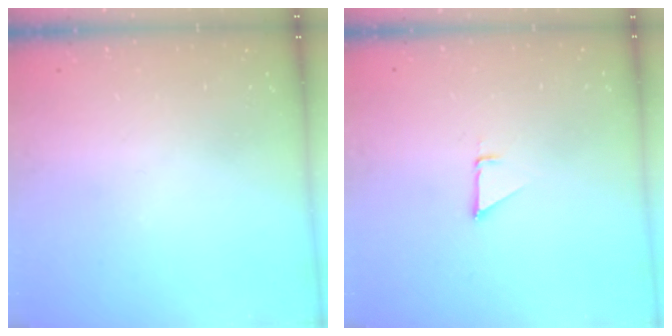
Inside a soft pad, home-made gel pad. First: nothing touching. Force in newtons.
{"total": 1.5, "press": 1.5, "slide": 0.0}